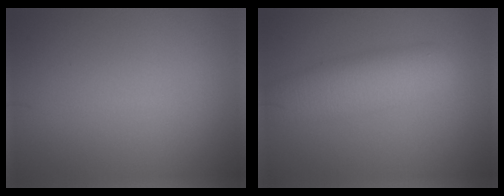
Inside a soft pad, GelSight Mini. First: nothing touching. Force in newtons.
{"total": 5.4, "press": 5.4, "slide": 0.3}